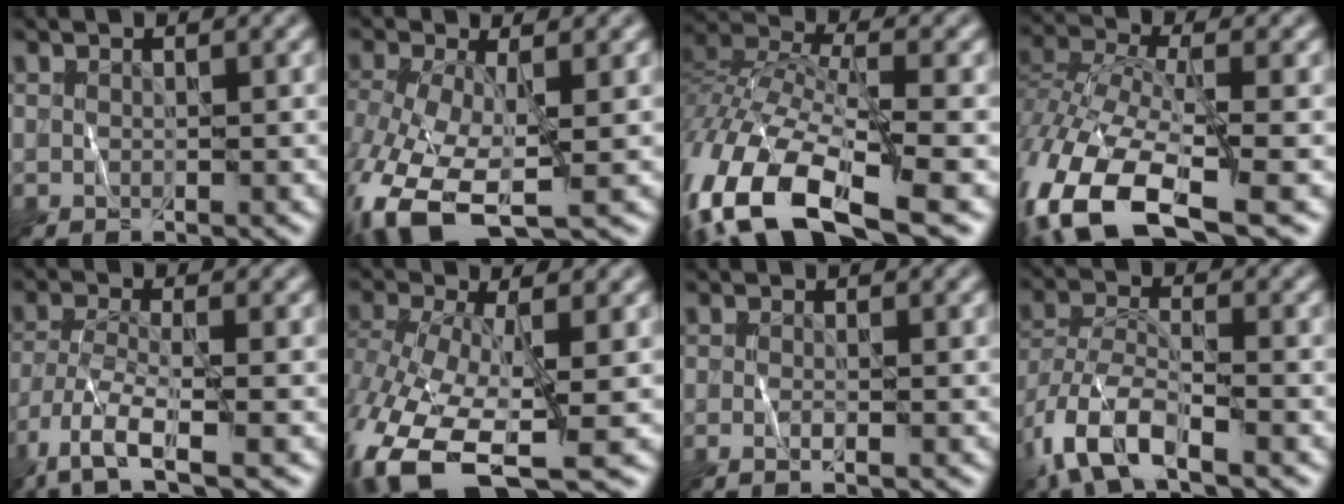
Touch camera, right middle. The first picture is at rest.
{"total": 10.0, "force": [-4.3, 4.4, 7.8], "torque": [-0.186, -0.024, -0.080]}
{"total": 16.2, "force": [-8.9, 6.7, 11.7], "torque": [-0.286, -0.017, -0.157]}
{"total": 14.7, "force": [-8.1, 6.5, 10.5], "torque": [-0.257, -0.031, -0.137]}
{"total": 6.5, "force": [-4.1, 1.7, 4.7], "torque": [-0.097, -0.007, -0.084]}
{"total": 13.2, "force": [-5.7, 5.6, 10.5], "torque": [-0.245, -0.030, -0.090]}
{"total": 1.2, "force": [-0.4, 0.3, 1.1], "torque": [-0.019, -0.008, -0.007]}
{"total": 8.0, "force": [-4.7, 3.1, 5.7], "torque": [-0.122, -0.010, -0.094]}